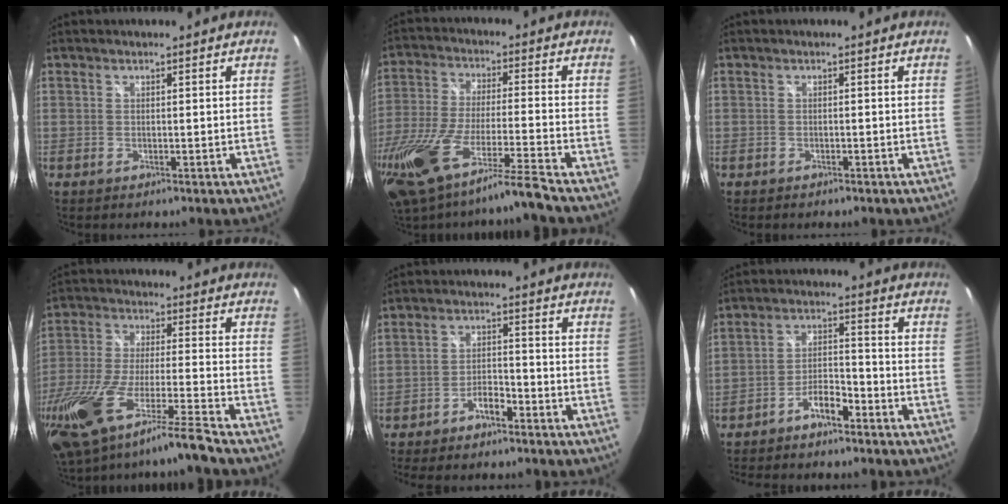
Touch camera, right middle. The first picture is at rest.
{"total": 19.7, "force": [-15.1, 0.3, 12.6], "torque": [-0.251, -0.060, -0.268]}
{"total": 1.3, "force": [-1.0, 0.6, 0.4], "torque": [-0.010, -0.002, -0.015]}
{"total": 19.5, "force": [-14.7, 0.3, 12.8], "torque": [-0.249, -0.059, -0.259]}
{"total": 6.5, "force": [-5.3, 2.0, 3.3], "torque": [-0.076, 0.008, -0.090]}
{"total": 7.5, "force": [-6.1, 2.0, 3.9], "torque": [-0.084, 0.022, -0.105]}